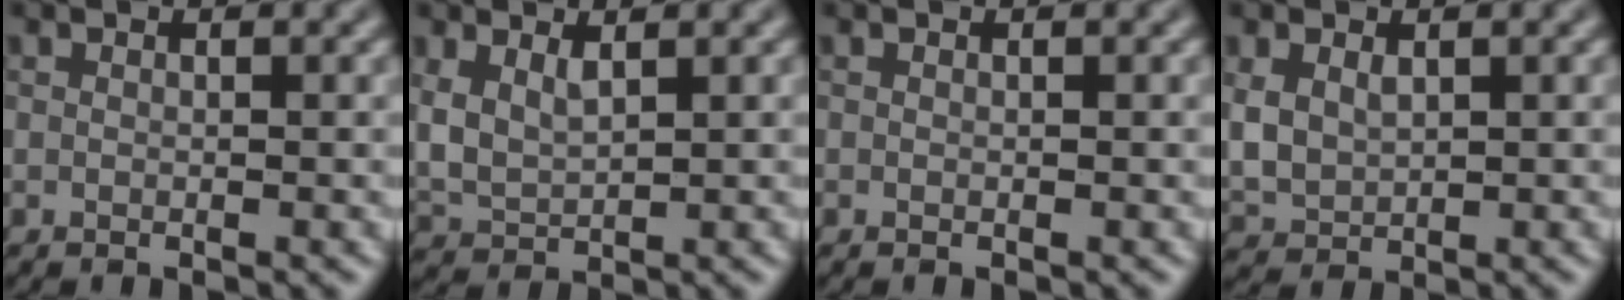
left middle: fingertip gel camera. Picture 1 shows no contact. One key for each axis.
{"total": 2.7, "fx": 1.4, "fy": 1.4, "fz": 1.8, "tx": -0.046, "ty": -0.006, "tz": 0.032}
{"total": 0.0}
{"total": 3.0, "fx": 0.8, "fy": 2.2, "fz": 1.9, "tx": -0.051, "ty": -0.004, "tz": 0.023}